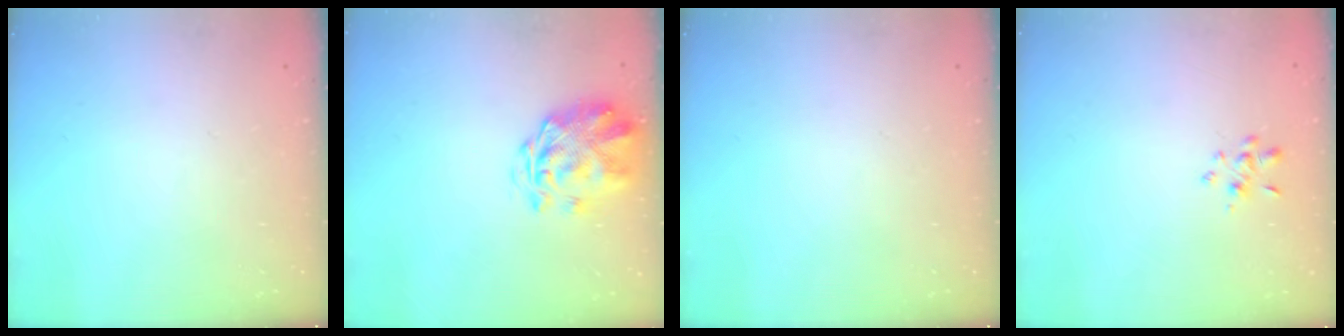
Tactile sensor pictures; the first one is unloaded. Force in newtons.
{"total": 3.2, "press": 2.8, "slide": 1.5}
{"total": 0.0}
{"total": 2.3, "press": 2.2, "slide": 0.7}